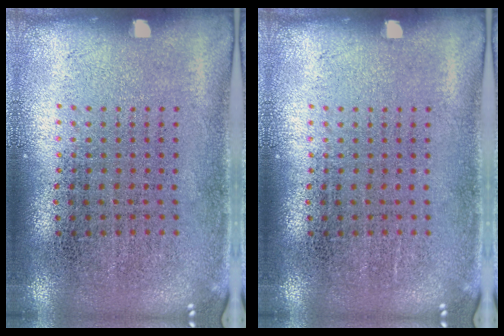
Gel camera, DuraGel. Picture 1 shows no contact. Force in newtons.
{"total": 0.0}